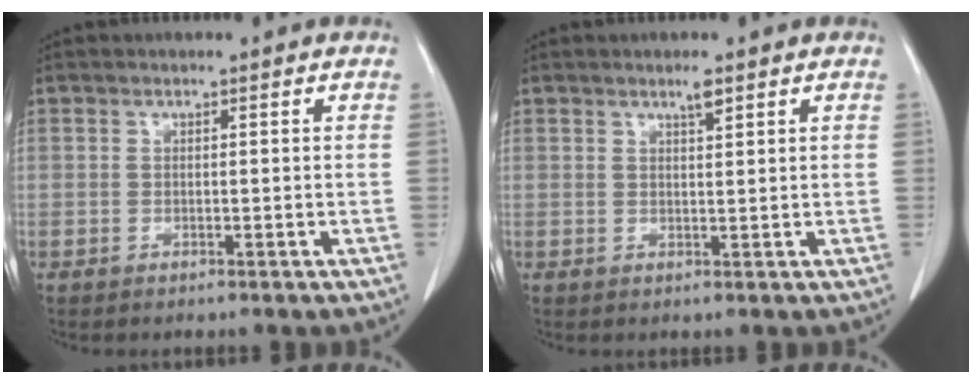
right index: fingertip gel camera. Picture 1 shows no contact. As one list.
[{"total": 1.7, "force": [1.2, 0.0, 1.1], "torque": [-0.022, -0.001, 0.022]}]